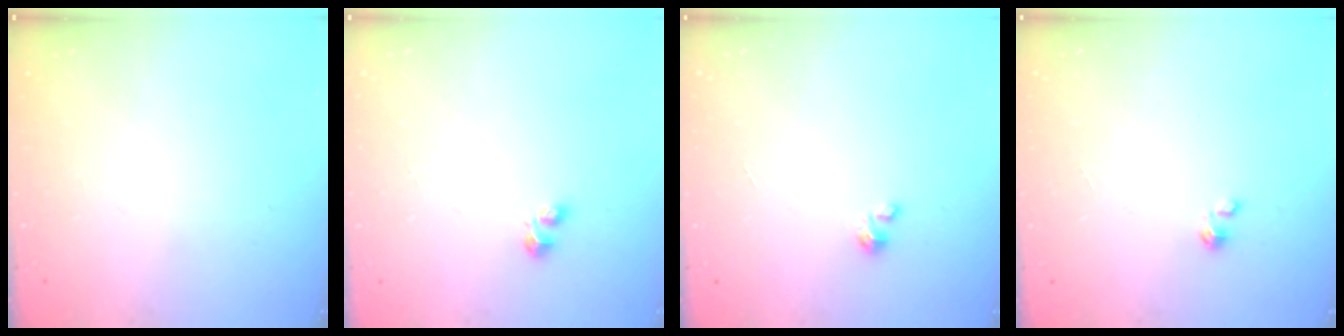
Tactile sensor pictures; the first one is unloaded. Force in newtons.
{"total": 2.9, "press": 2.8, "slide": 0.6}
{"total": 1.2, "press": 1.1, "slide": 0.1}
{"total": 0.0}